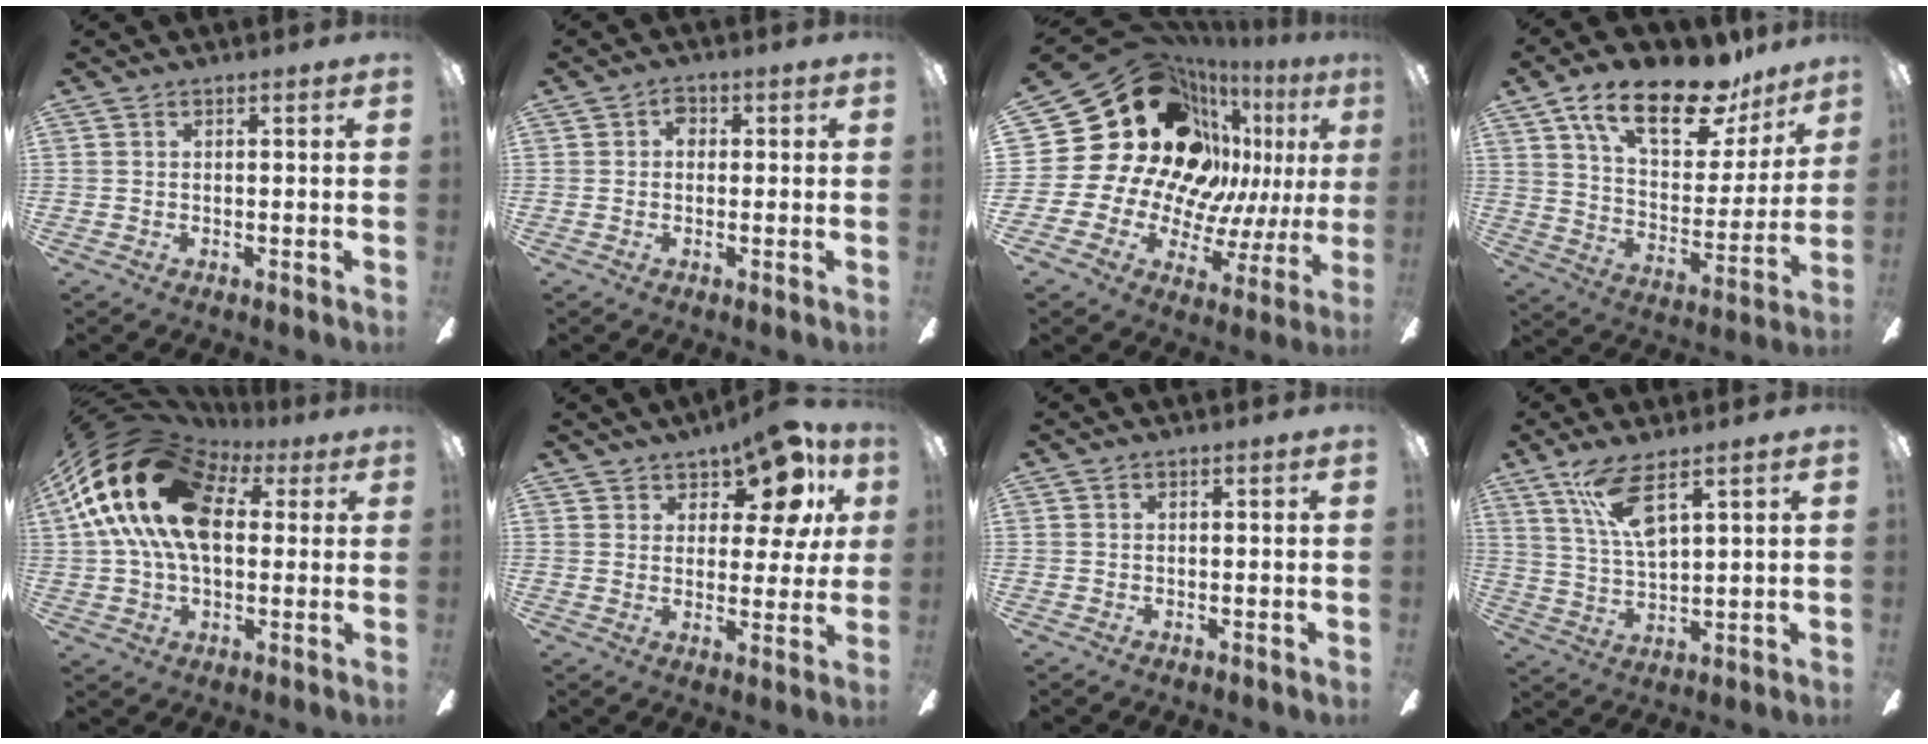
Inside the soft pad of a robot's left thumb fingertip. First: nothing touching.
{"total": 2.5, "force": [0.1, 2.0, 1.5], "torque": [-0.023, 0.006, -0.002]}
{"total": 28.7, "force": [10.2, 21.5, 16.1], "torque": [-0.271, -0.108, 0.240]}
{"total": 20.7, "force": [14.2, 8.6, 12.3], "torque": [-0.193, -0.085, 0.243]}
{"total": 24.4, "force": [6.5, 15.6, 17.6], "torque": [-0.359, -0.002, 0.109]}
{"total": 12.4, "force": [8.6, 5.7, 6.9], "torque": [-0.099, -0.049, 0.152]}
{"total": 0.0}
{"total": 10.1, "force": [6.5, 2.7, 7.2], "torque": [-0.147, -0.019, 0.116]}